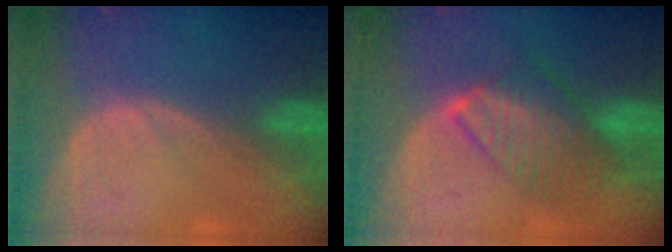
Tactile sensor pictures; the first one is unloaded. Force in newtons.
{"total": 6.8, "press": 6.7, "slide": 1.0}